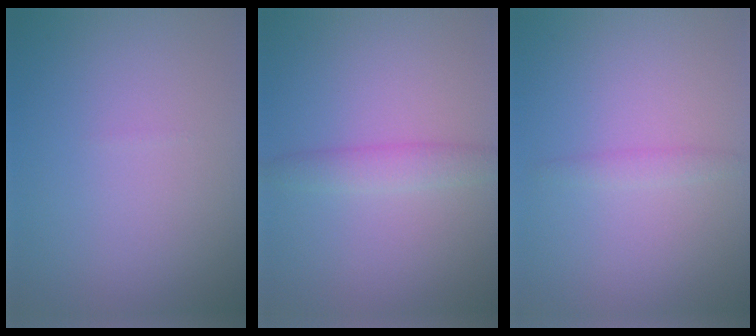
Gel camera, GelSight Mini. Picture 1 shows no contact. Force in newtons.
{"total": 2.2, "press": 2.2, "slide": 0.0}
{"total": 1.0, "press": 1.0, "slide": 0.0}